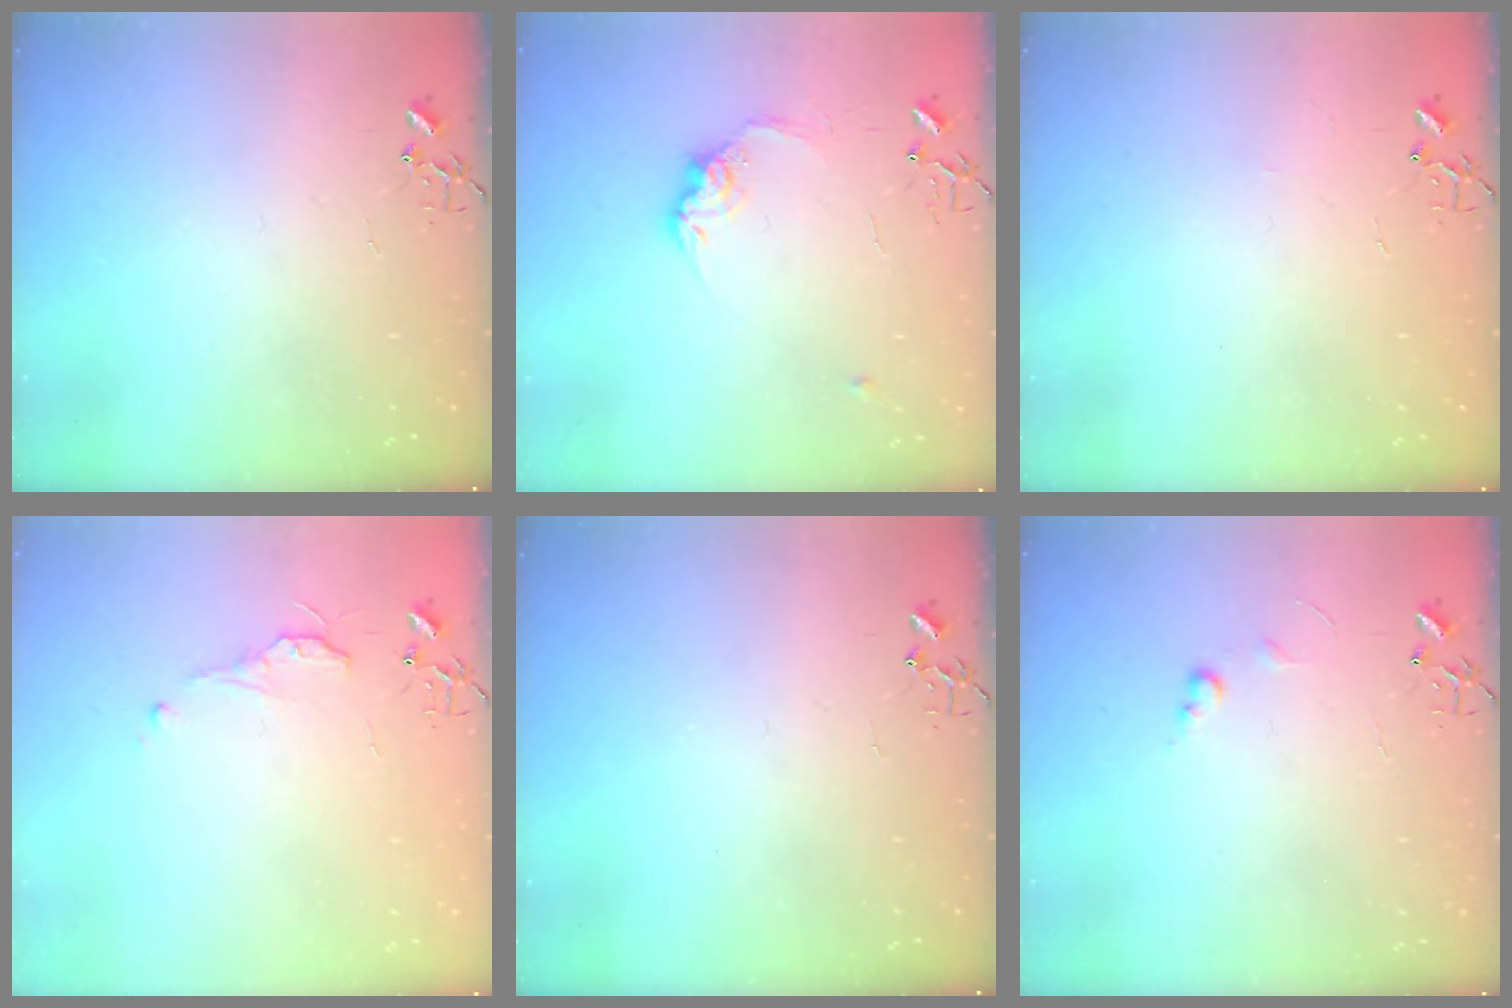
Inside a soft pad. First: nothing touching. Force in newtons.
{"total": 10.7, "press": 10.7, "slide": 0.6}
{"total": 1.8, "press": 1.8, "slide": 0.3}
{"total": 6.2, "press": 6.1, "slide": 0.8}
{"total": 0.0}
{"total": 5.8, "press": 5.8, "slide": 0.7}